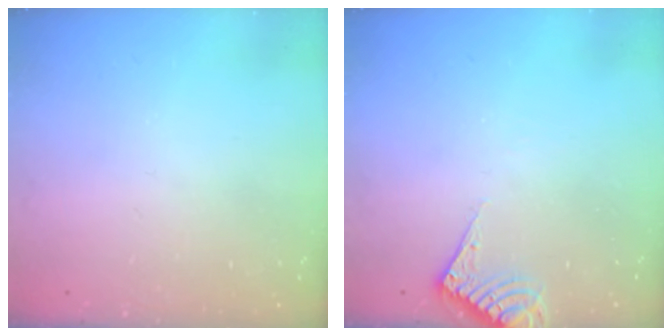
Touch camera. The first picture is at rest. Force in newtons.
{"total": 5.3, "press": 5.3, "slide": 0.5}